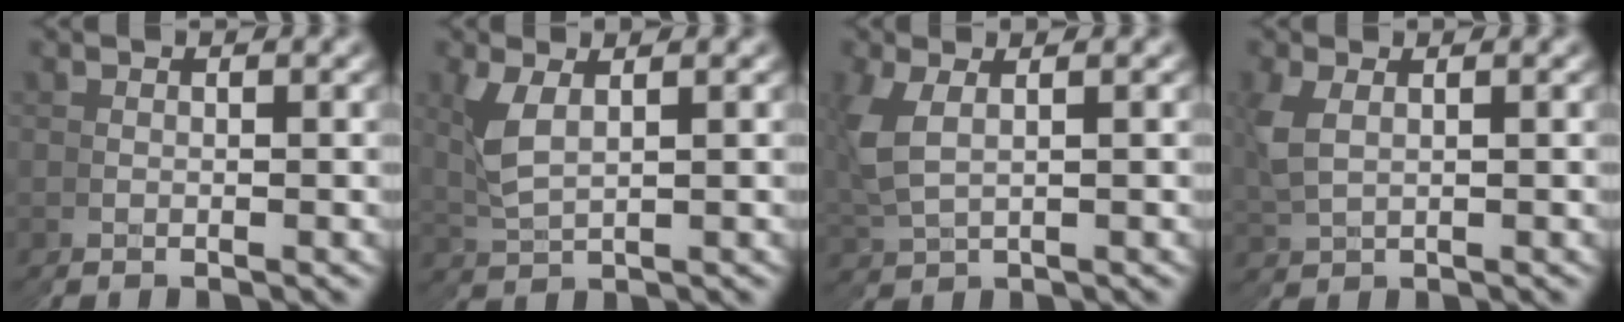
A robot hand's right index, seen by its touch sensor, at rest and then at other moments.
{"total": 2.3, "force": [1.2, 1.7, 1.1], "torque": [-0.061, -0.014, 0.036]}
{"total": 3.2, "force": [1.1, 2.7, 1.4], "torque": [-0.073, -0.017, 0.034]}
{"total": 1.8, "force": [0.9, 1.5, 0.4], "torque": [-0.038, -0.017, 0.032]}